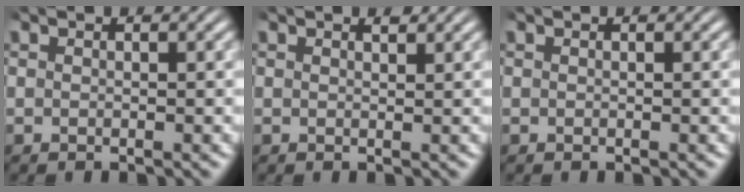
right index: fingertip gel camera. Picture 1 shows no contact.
{"total": 0.6, "force": [0.5, -0.3, 0.1], "torque": [0.002, -0.007, 0.011]}
{"total": 0.0}